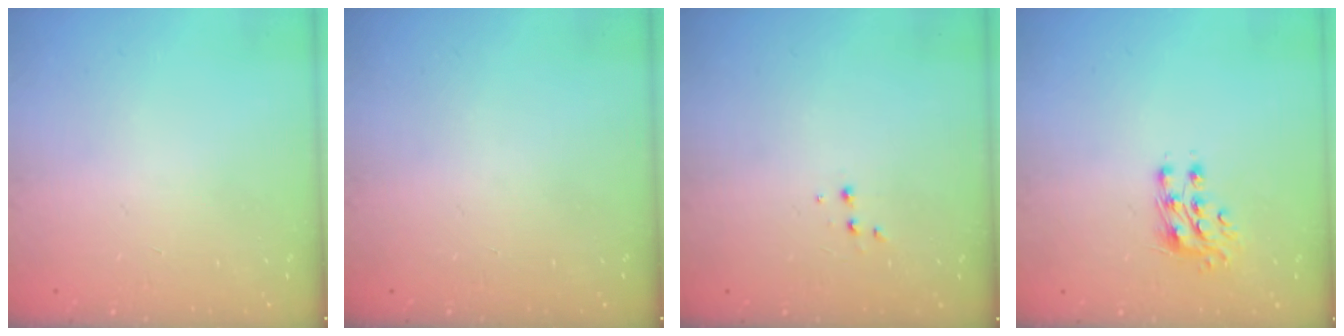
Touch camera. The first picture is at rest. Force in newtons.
{"total": 0.0}
{"total": 1.9, "press": 1.9, "slide": 0.2}
{"total": 7.8, "press": 7.7, "slide": 0.8}